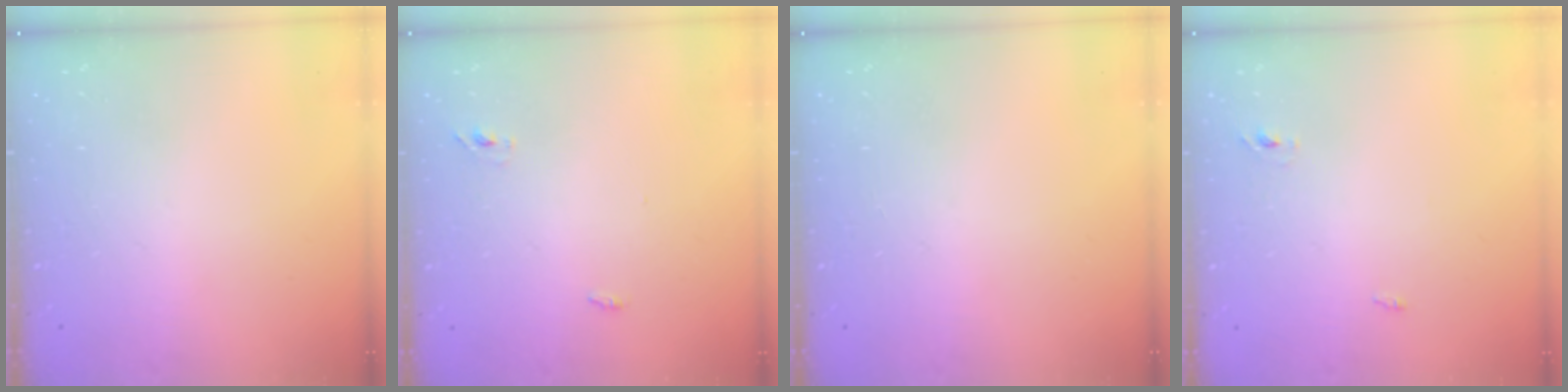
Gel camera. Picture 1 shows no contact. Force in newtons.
{"total": 2.9, "press": 2.7, "slide": 1.0}
{"total": 0.0}
{"total": 2.3, "press": 2.1, "slide": 1.0}